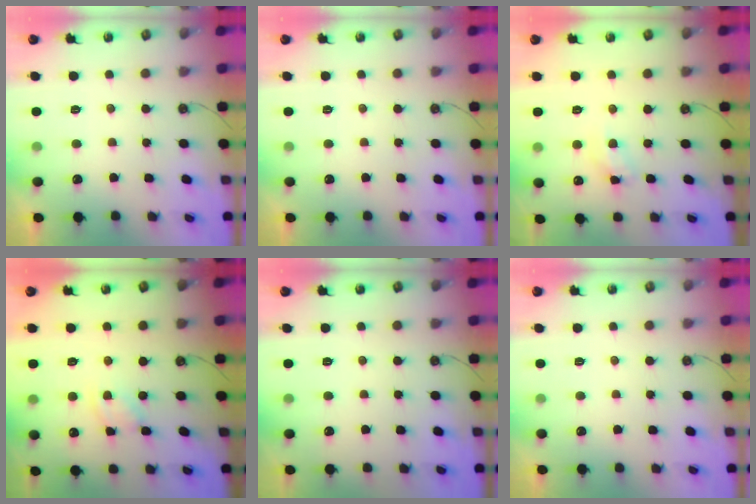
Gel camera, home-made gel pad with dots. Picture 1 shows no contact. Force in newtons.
{"total": 0.0}
{"total": 5.7, "press": 5.7, "slide": 0.4}
{"total": 2.4, "press": 2.4, "slide": 0.2}
{"total": 0.0}
{"total": 0.0}